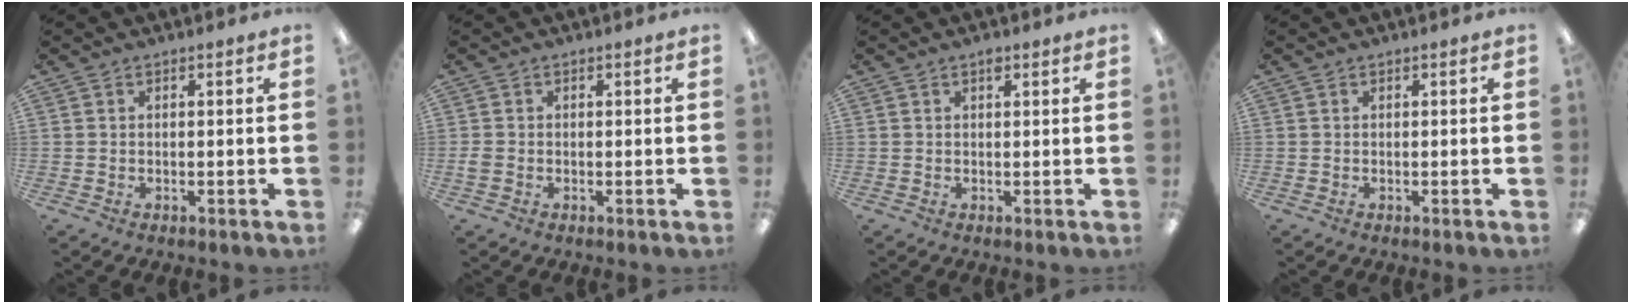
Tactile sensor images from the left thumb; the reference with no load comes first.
{"total": 1.4, "force": [-0.5, 1.3, 0.6], "torque": [-0.009, 0.004, -0.009]}
{"total": 1.2, "force": [0.9, 0.6, 0.6], "torque": [-0.005, 0.000, 0.013]}
{"total": 0.0}